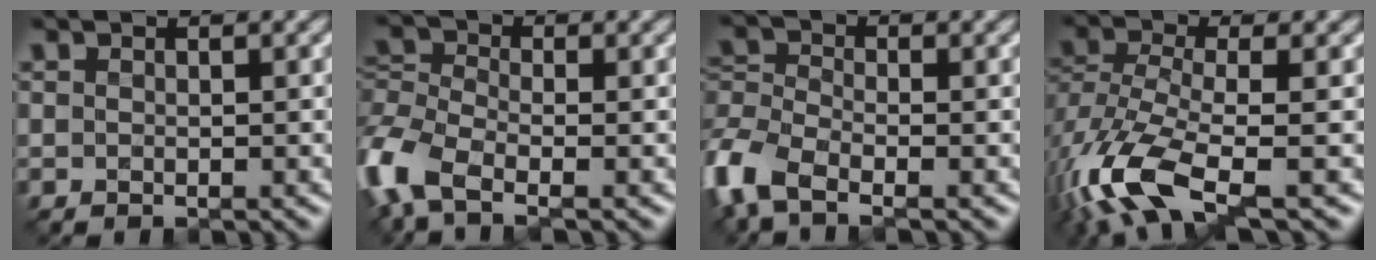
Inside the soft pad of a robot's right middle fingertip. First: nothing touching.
{"total": 7.1, "force": [-3.5, 3.6, 5.0], "torque": [-0.132, -0.009, -0.088]}
{"total": 6.3, "force": [-3.7, 3.1, 4.1], "torque": [-0.106, -0.008, -0.091]}
{"total": 9.2, "force": [-4.4, 3.4, 7.3], "torque": [-0.170, -0.012, -0.093]}